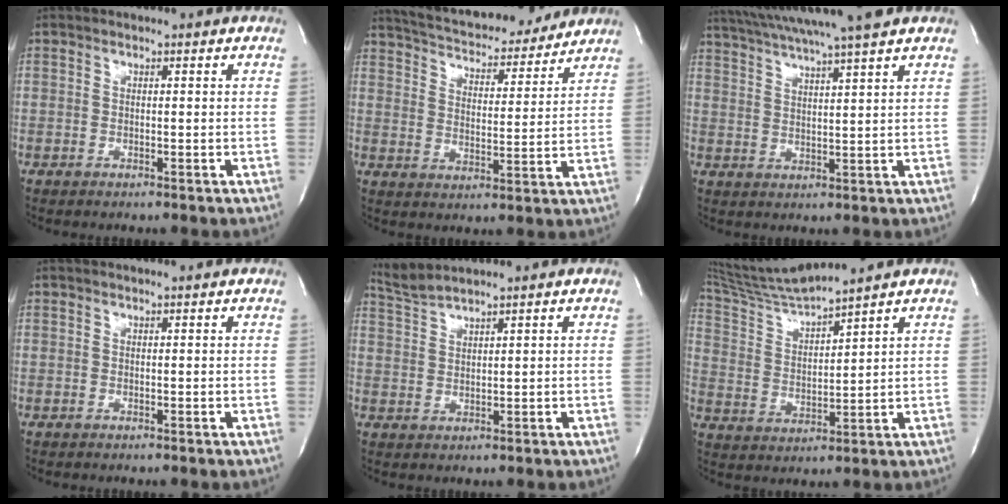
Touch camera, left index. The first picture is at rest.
{"total": 18.2, "force": [16.7, 3.9, 6.1], "torque": [-0.101, 0.008, 0.240]}
{"total": 13.7, "force": [11.6, -1.2, 7.2], "torque": [-0.129, 0.015, 0.171]}
{"total": 1.1, "force": [0.9, 0.0, 0.5], "torque": [-0.006, 0.009, 0.012]}
{"total": 3.3, "force": [3.1, -1.1, 0.4], "torque": [-0.019, 0.005, 0.072]}
{"total": 10.2, "force": [9.5, -1.5, 3.3], "torque": [-0.075, -0.001, 0.191]}